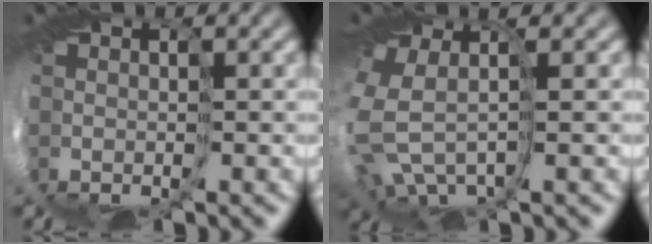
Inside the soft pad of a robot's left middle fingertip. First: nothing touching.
{"total": 4.6, "force": [-0.5, 3.1, 3.4], "torque": [-0.134, -0.020, -0.004]}